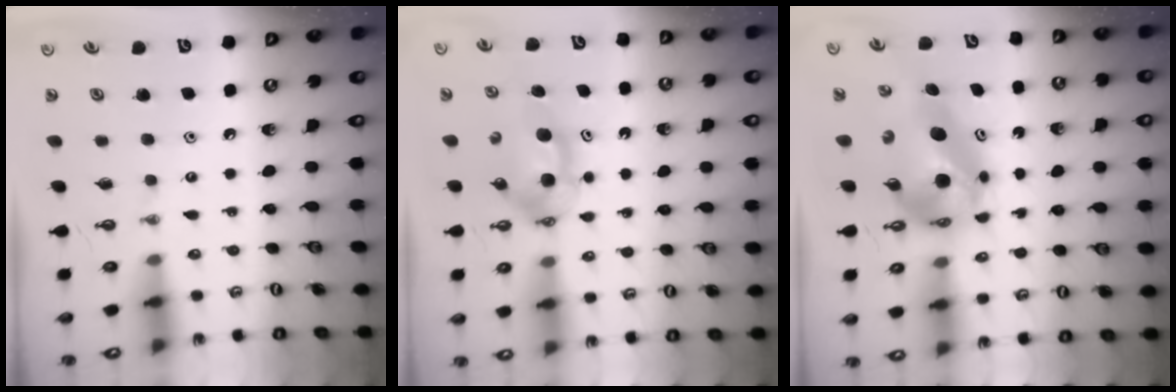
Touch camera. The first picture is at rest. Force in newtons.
{"total": 5.9, "press": 5.6, "slide": 1.9}
{"total": 8.6, "press": 8.6, "slide": 0.7}